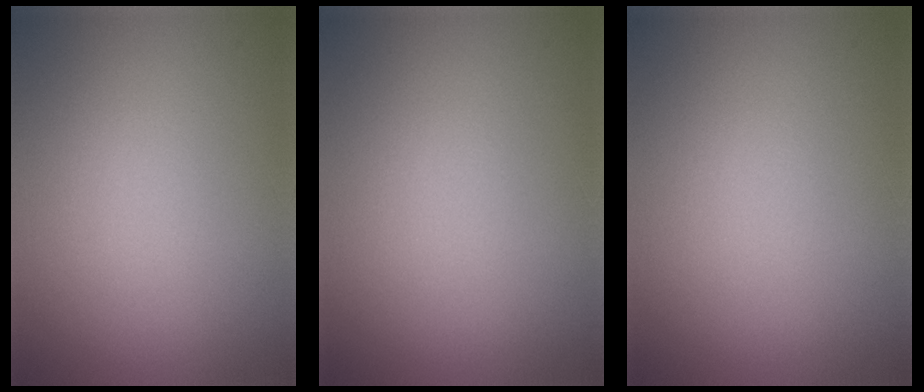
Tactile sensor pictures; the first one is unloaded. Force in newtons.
{"total": 0.0}
{"total": 0.0}